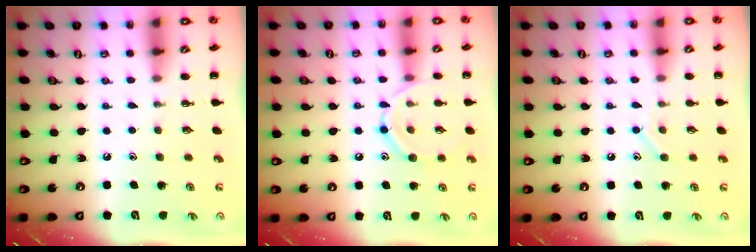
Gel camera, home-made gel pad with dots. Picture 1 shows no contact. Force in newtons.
{"total": 11.2, "press": 11.2, "slide": 0.8}
{"total": 7.4, "press": 7.2, "slide": 1.4}